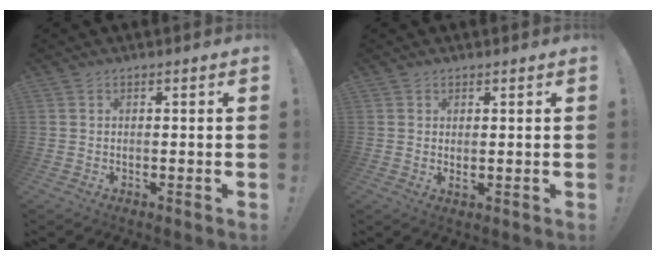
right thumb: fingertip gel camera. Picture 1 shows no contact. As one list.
[{"total": 1.2, "force": [0.7, 0.5, 0.9], "torque": [-0.007, -0.005, 0.011]}]